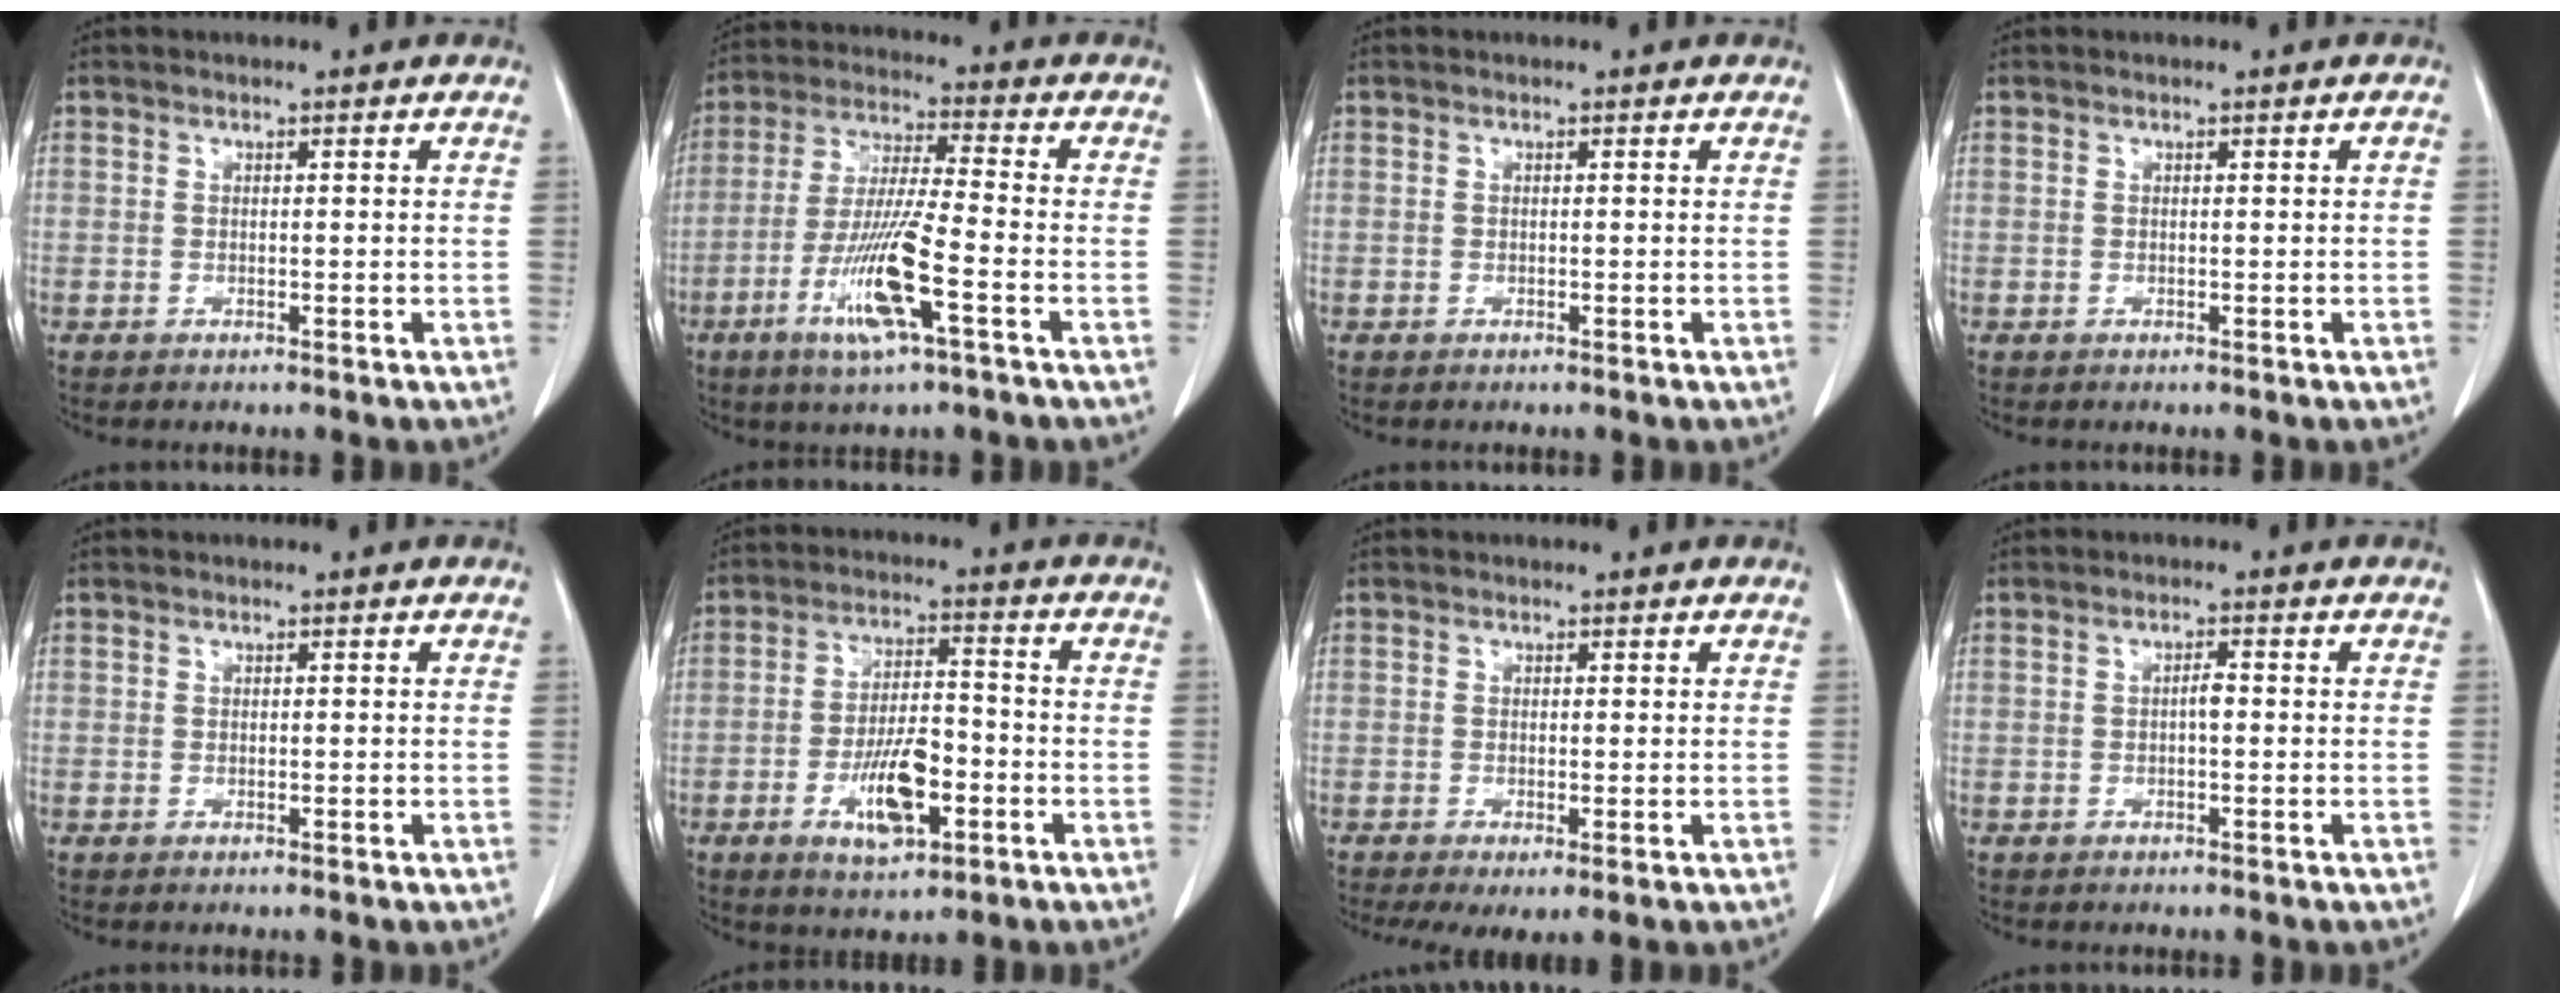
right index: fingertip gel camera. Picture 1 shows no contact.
{"total": 11.9, "force": [-4.8, 0.3, 10.9], "torque": [-0.219, -0.017, -0.090]}
{"total": 0.0}
{"total": 0.0}
{"total": 0.0}
{"total": 9.5, "force": [-3.5, 3.4, 8.2], "torque": [-0.154, 0.002, -0.055]}
{"total": 3.7, "force": [-1.5, 1.3, 3.1], "torque": [-0.055, -0.014, -0.022]}
{"total": 1.4, "force": [-0.1, 0.3, 1.4], "torque": [-0.027, 0.003, -0.003]}